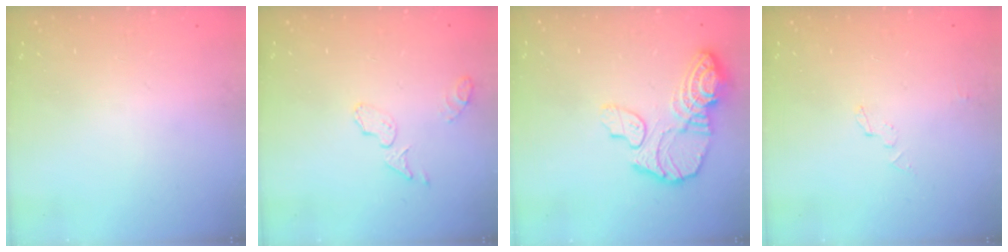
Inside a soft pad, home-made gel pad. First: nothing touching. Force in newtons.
{"total": 5.6, "press": 5.4, "slide": 1.2}
{"total": 14.6, "press": 14.5, "slide": 1.5}
{"total": 2.8, "press": 2.8, "slide": 0.2}